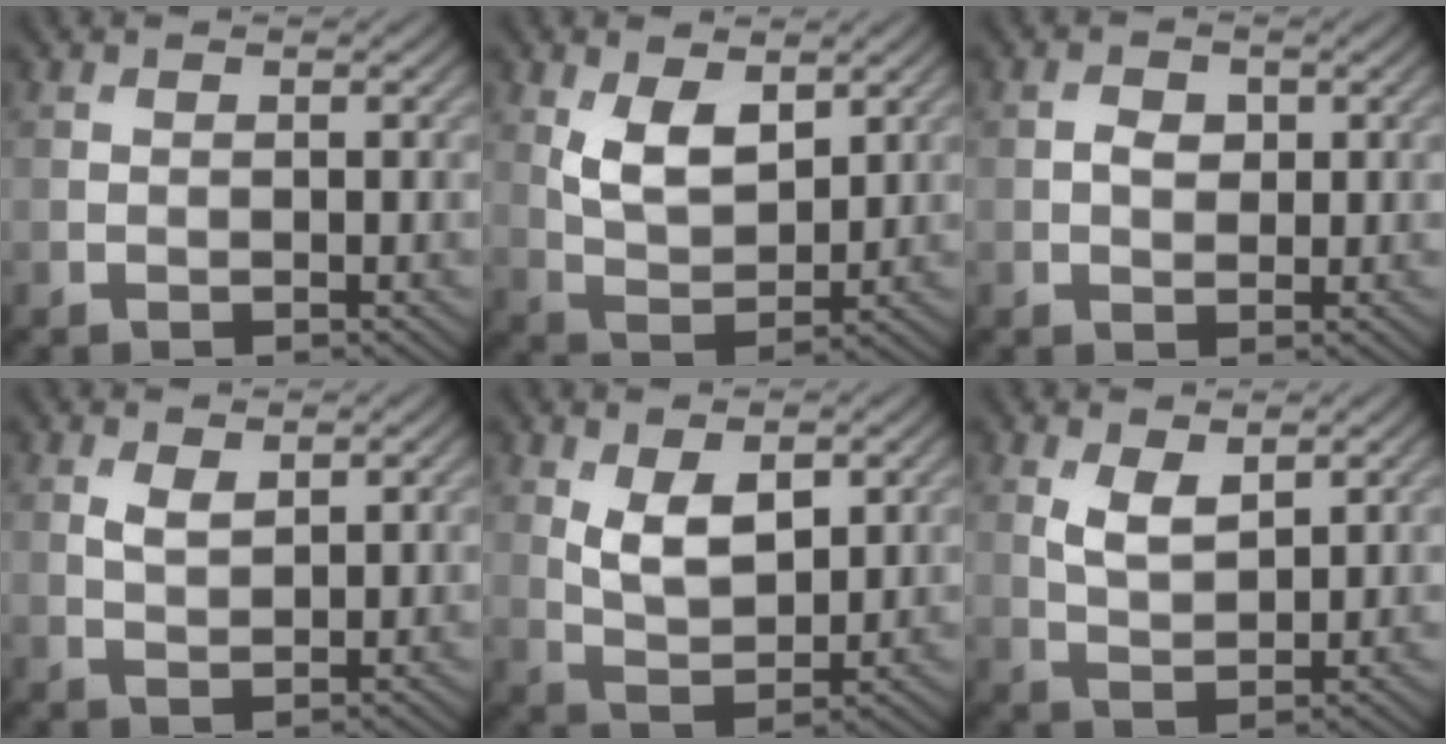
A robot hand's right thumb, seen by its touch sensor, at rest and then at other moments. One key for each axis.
{"total": 6.4, "fx": 2.7, "fy": 3.4, "fz": 4.7, "tx": -0.099, "ty": -0.013, "tz": 0.056}
{"total": 1.8, "fx": 0.3, "fy": 1.4, "fz": 1.2, "tx": -0.023, "ty": -0.002, "tz": 0.001}
{"total": 2.0, "fx": 1.1, "fy": 0.9, "fz": 1.4, "tx": -0.034, "ty": -0.003, "tz": 0.026}
{"total": 5.6, "fx": 2.1, "fy": 2.9, "fz": 4.4, "tx": -0.091, "ty": -0.009, "tz": 0.044}
{"total": 3.6, "fx": 1.9, "fy": 1.6, "fz": 2.6, "tx": -0.061, "ty": -0.007, "tz": 0.042}